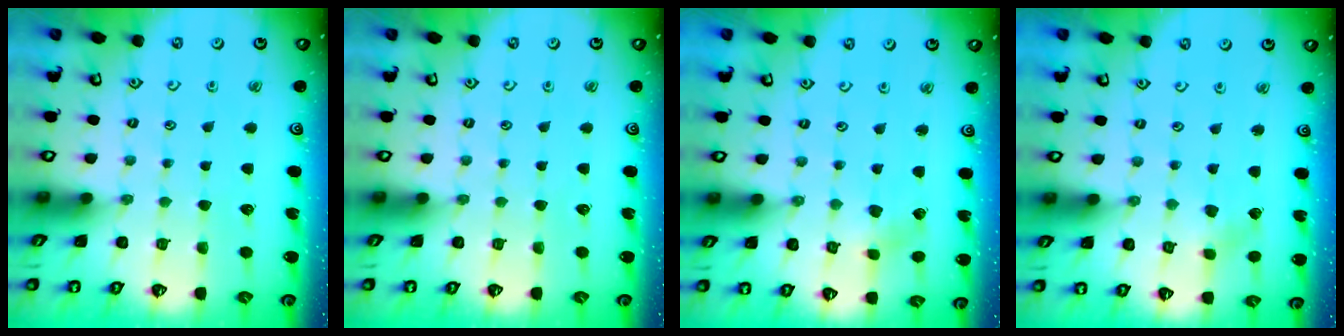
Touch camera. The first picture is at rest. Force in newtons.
{"total": 0.0}
{"total": 2.3, "press": 2.2, "slide": 0.4}
{"total": 2.7, "press": 2.7, "slide": 0.3}